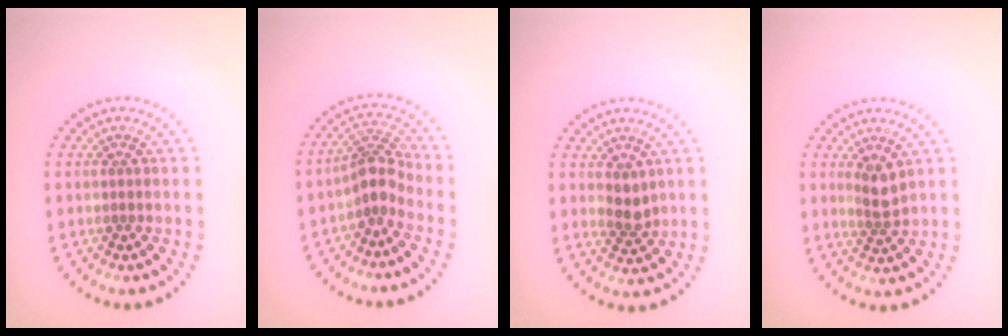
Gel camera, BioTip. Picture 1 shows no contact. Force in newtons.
{"total": 2.9, "press": 2.2, "slide": 1.9}
{"total": 1.7, "press": 1.6, "slide": 0.6}
{"total": 2.1, "press": 1.7, "slide": 1.1}